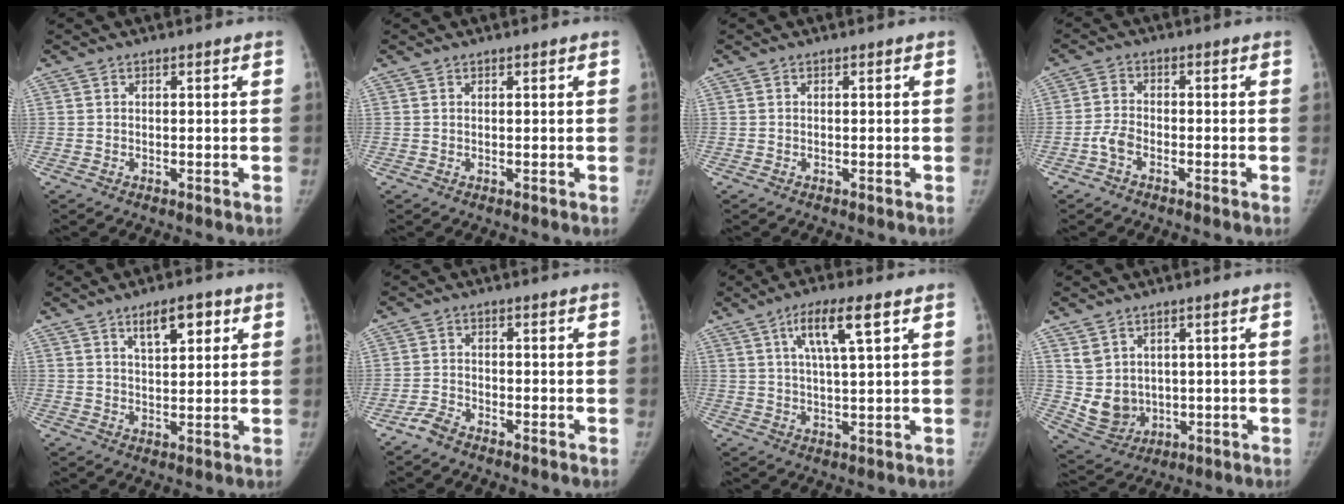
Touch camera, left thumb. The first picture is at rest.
{"total": 0.0}
{"total": 0.0}
{"total": 3.5, "force": [-1.9, 2.0, 2.2], "torque": [-0.046, 0.014, -0.041]}
{"total": 6.7, "force": [3.5, 2.8, 5.0], "torque": [-0.061, -0.013, 0.054]}
{"total": 2.9, "force": [-2.6, 0.9, 1.0], "torque": [-0.026, 0.008, -0.053]}
{"total": 8.5, "force": [3.9, 1.4, 7.4], "torque": [-0.138, -0.006, 0.071]}
{"total": 7.7, "force": [1.1, 6.8, 3.4], "torque": [-0.043, -0.006, 0.047]}